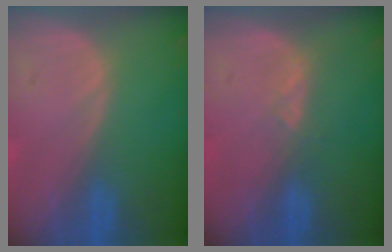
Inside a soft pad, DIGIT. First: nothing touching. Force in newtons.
{"total": 1.6, "press": 1.5, "slide": 0.7}